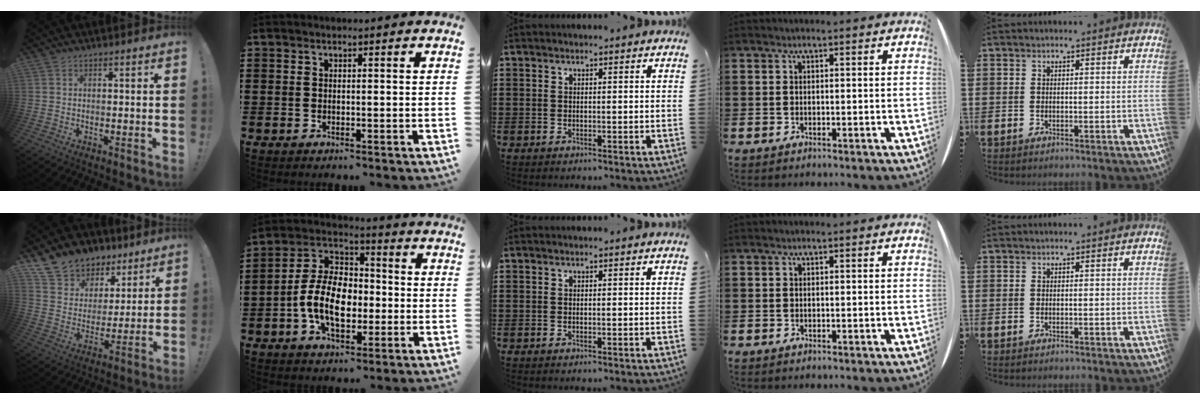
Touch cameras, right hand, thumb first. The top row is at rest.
{"thumb": {"total": 11.2, "force": [8.1, 7.6, 2.0], "torque": [-0.044, -0.062, 0.158]}, "index": {"total": 11.2, "force": [-2.4, 7.0, 8.5], "torque": [-0.200, 0.007, -0.047]}}